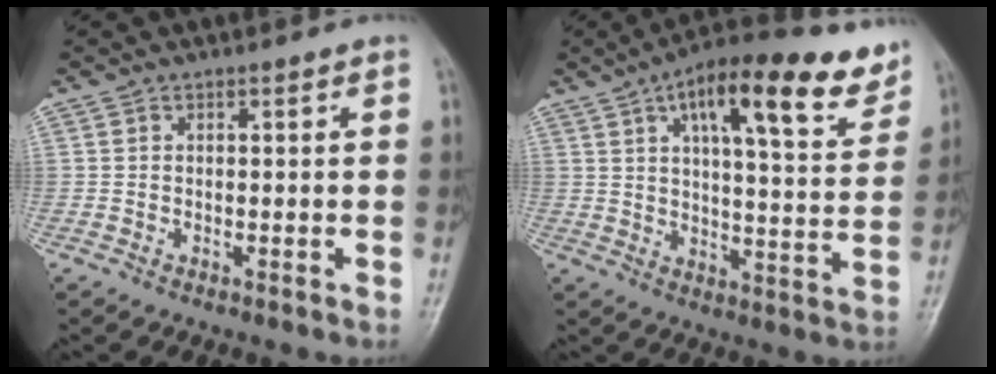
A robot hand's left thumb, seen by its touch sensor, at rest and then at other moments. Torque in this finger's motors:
{"motor_torque": [1.18, 1.16, 1.57, -1.20, 0.10]}